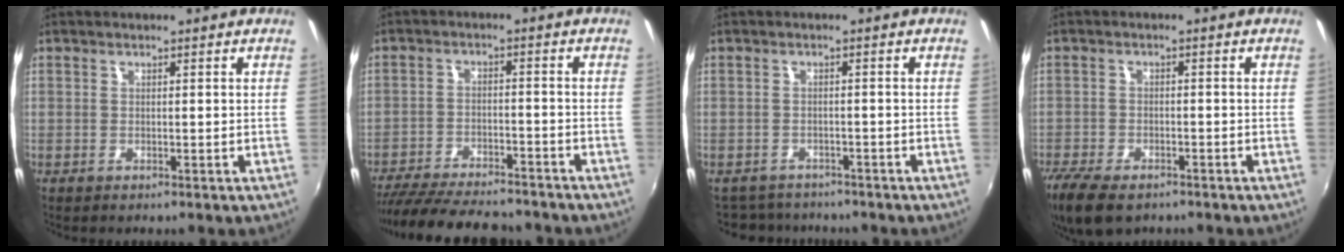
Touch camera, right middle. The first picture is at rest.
{"total": 19.1, "force": [-16.4, 4.9, 8.5], "torque": [-0.175, -0.023, -0.246]}
{"total": 6.8, "force": [-6.1, 2.8, 1.3], "torque": [-0.040, -0.004, -0.093]}
{"total": 10.2, "force": [-7.5, 4.3, 5.4], "torque": [-0.139, -0.035, -0.136]}